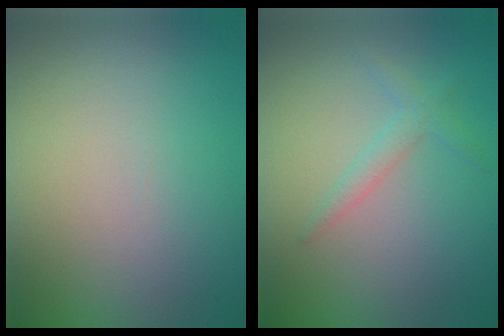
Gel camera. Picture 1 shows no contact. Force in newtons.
{"total": 1.5, "press": 1.5, "slide": 0.1}